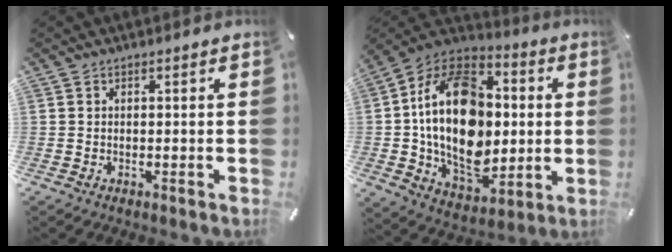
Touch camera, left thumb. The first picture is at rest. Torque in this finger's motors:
{"motor_torque": [1.27, 2.62, 1.89, 0.87, 0.48]}